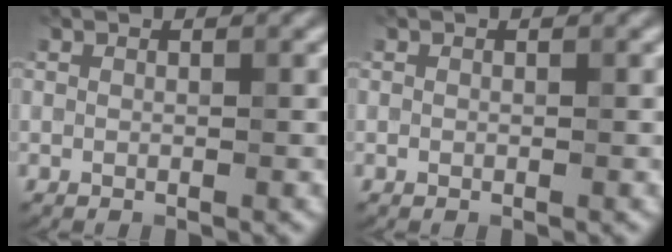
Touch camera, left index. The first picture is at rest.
{"total": 0.0}